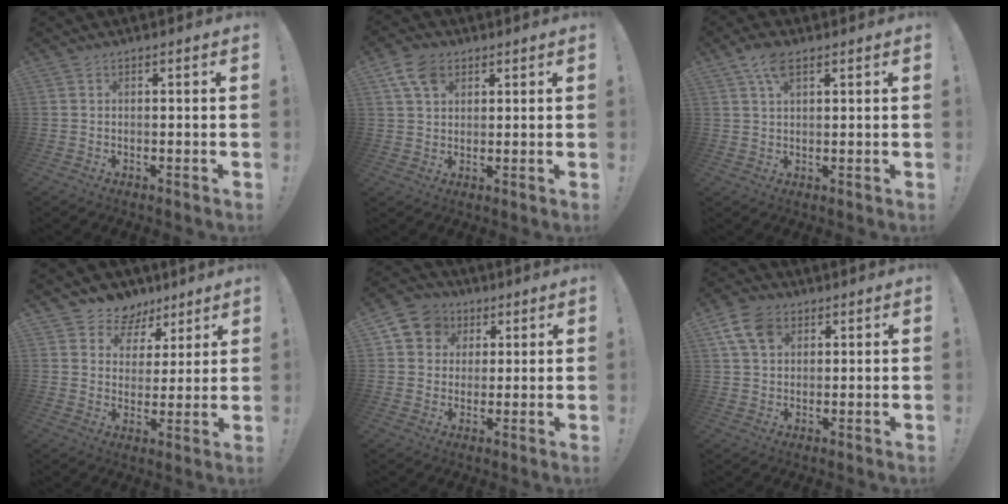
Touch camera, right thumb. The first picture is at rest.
{"total": 7.7, "force": [3.9, 5.2, 4.1], "torque": [-0.064, -0.005, 0.076]}
{"total": 5.6, "force": [3.0, 2.3, 4.1], "torque": [-0.068, -0.005, 0.053]}
{"total": 7.8, "force": [5.3, 5.7, 0.9], "torque": [-0.011, -0.042, 0.105]}
{"total": 9.0, "force": [3.0, 8.1, 2.2], "torque": [-0.032, -0.007, 0.064]}
{"total": 9.3, "force": [4.2, 6.4, 5.2], "torque": [-0.090, -0.006, 0.080]}